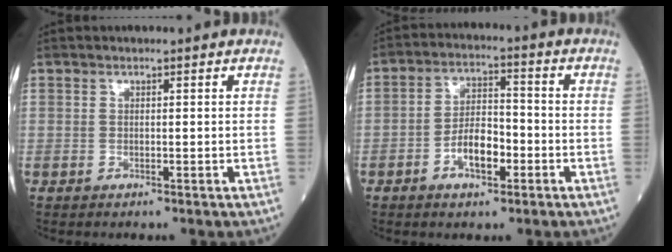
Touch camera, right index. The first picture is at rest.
{"total": 6.6, "force": [-2.7, 2.9, 5.4], "torque": [-0.103, 0.012, -0.048]}